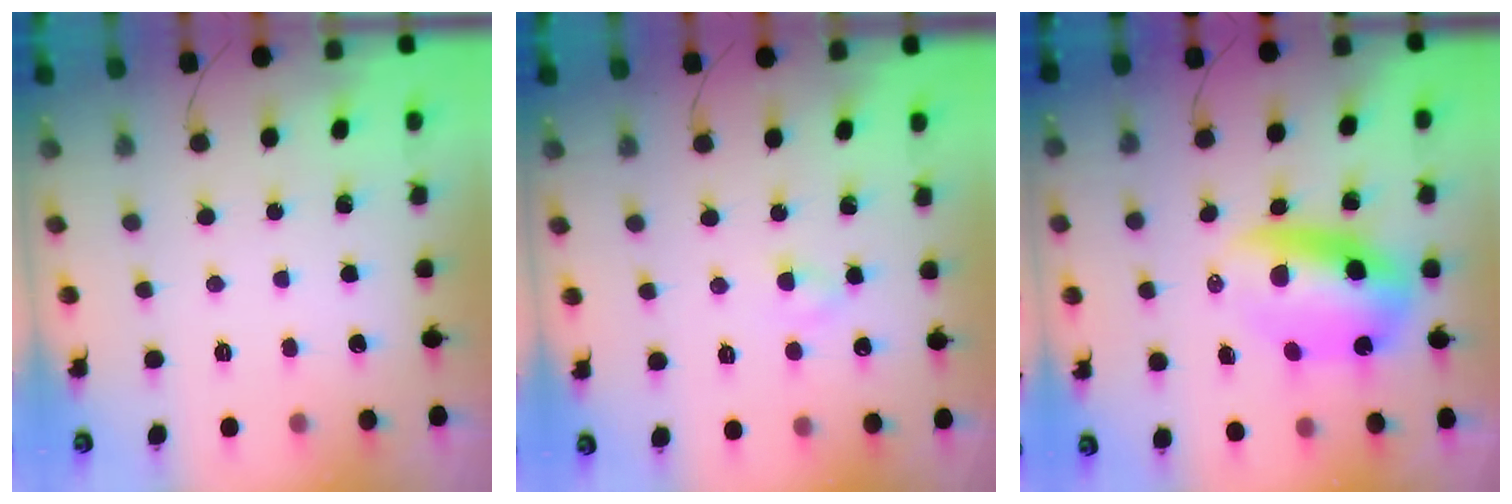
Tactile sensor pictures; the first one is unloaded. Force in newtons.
{"total": 1.3, "press": 1.1, "slide": 0.7}
{"total": 11.1, "press": 10.7, "slide": 3.2}